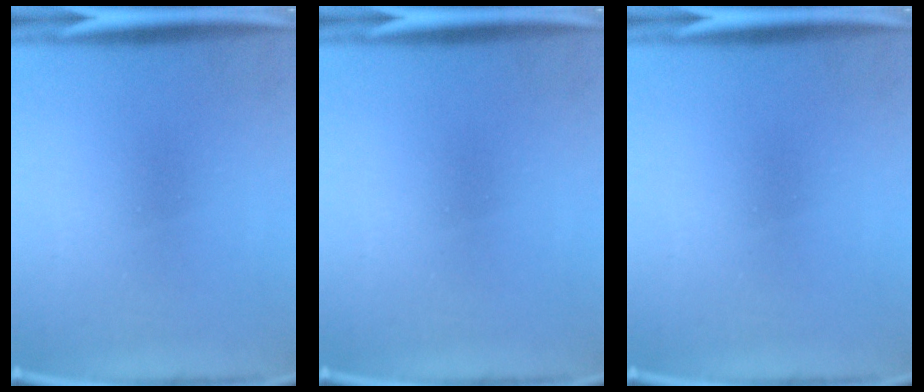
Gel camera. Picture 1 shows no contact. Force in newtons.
{"total": 0.0}
{"total": 0.0}